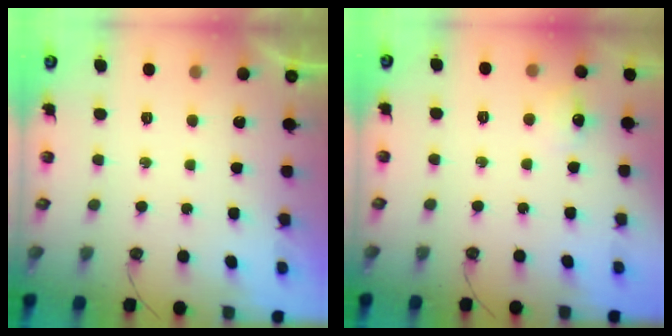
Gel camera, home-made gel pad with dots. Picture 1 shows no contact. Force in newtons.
{"total": 7.1, "press": 7.0, "slide": 0.9}